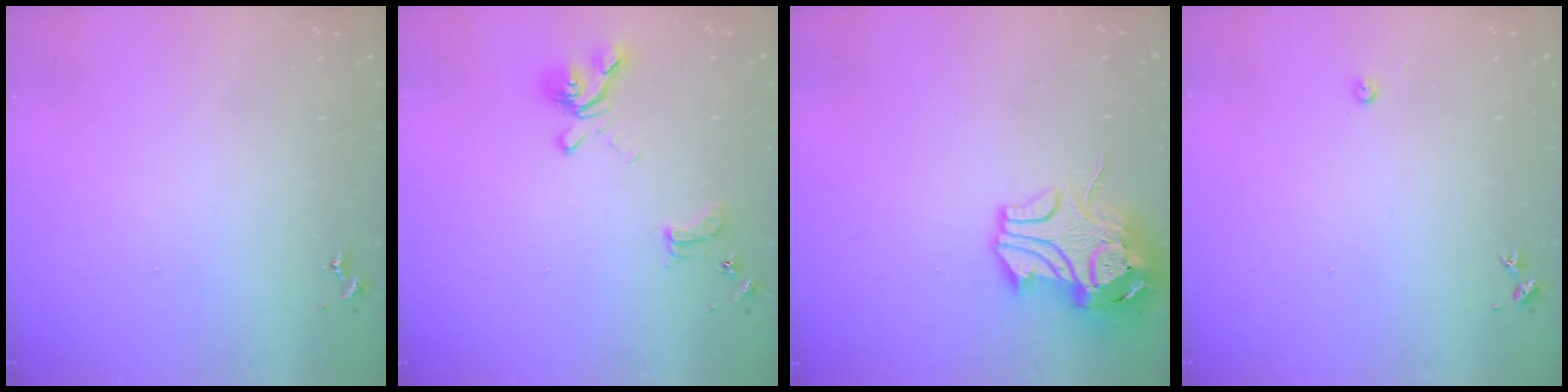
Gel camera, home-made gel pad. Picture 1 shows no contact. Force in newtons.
{"total": 14.2, "press": 14.1, "slide": 1.6}
{"total": 12.8, "press": 12.7, "slide": 1.8}
{"total": 3.0, "press": 3.0, "slide": 0.4}